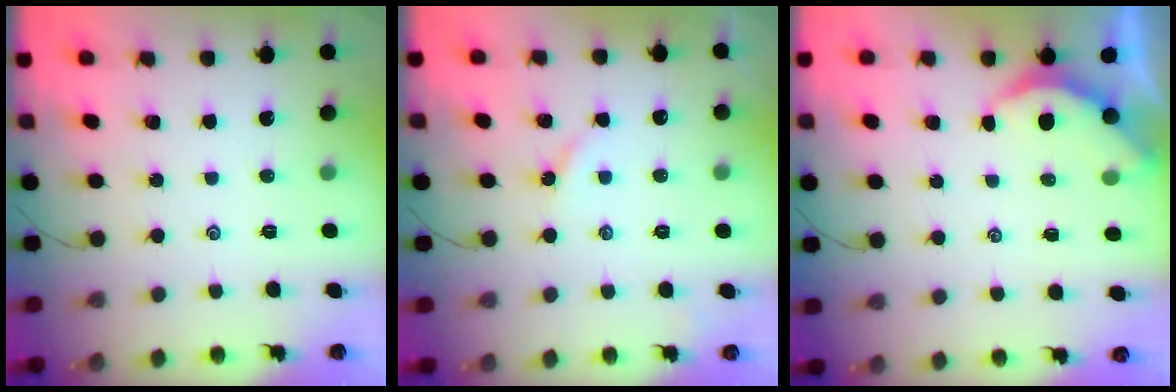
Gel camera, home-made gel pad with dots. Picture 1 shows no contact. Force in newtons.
{"total": 2.5, "press": 2.5, "slide": 0.3}
{"total": 3.3, "press": 3.3, "slide": 0.3}